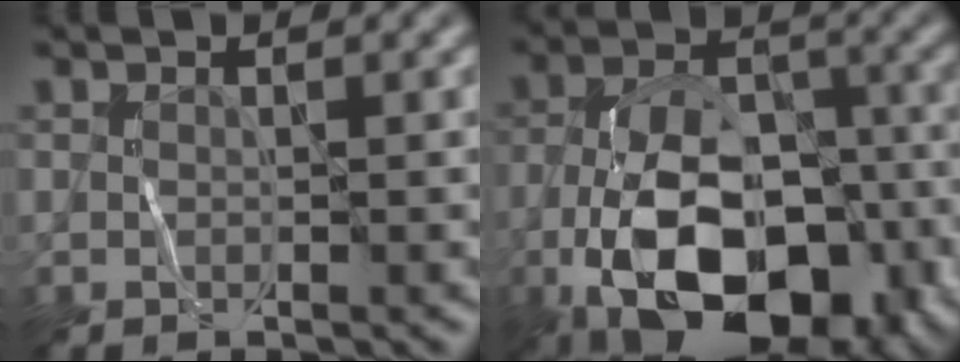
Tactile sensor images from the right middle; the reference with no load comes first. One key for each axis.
{"total": 14.0, "fx": -6.0, "fy": 7.6, "fz": 10.2, "tx": -0.165, "ty": -0.018, "tz": -0.099}